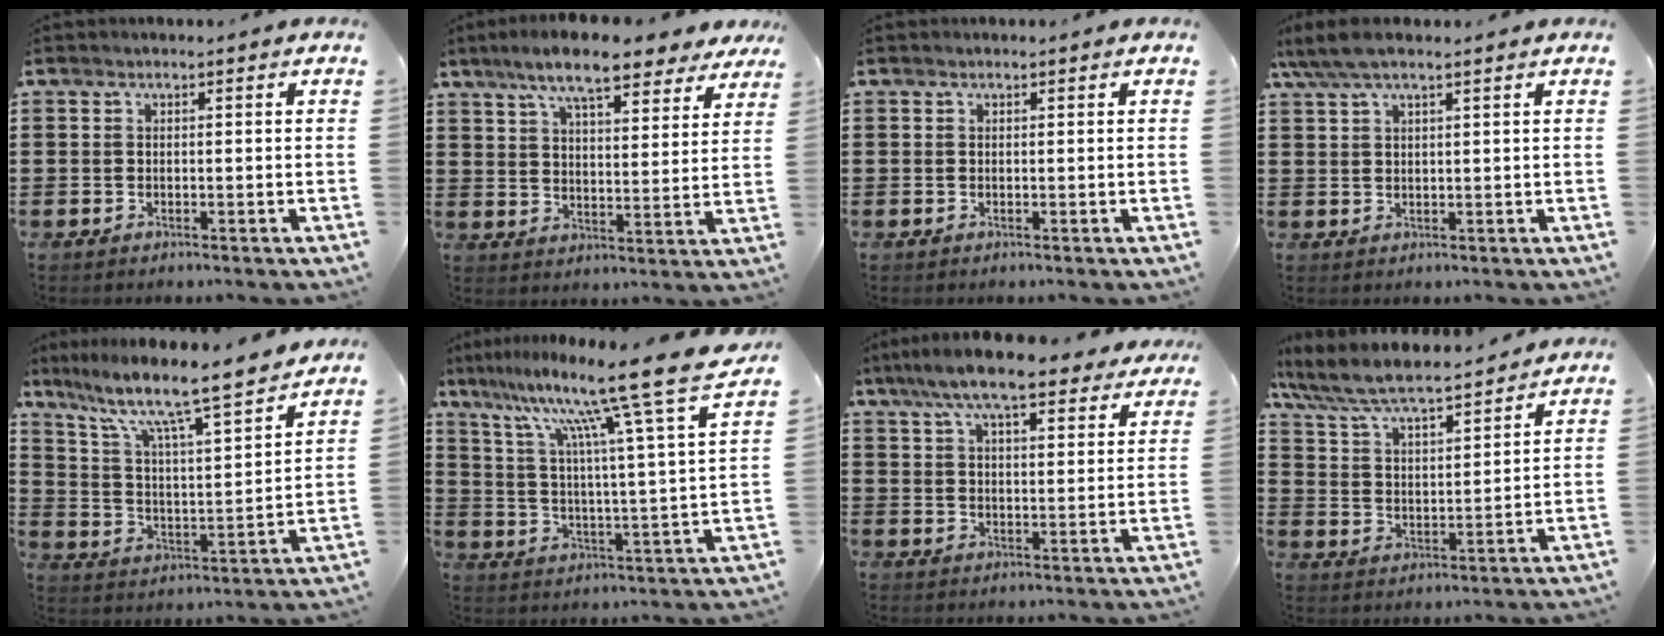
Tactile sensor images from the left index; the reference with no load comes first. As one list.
[{"total": 9.9, "force": [8.0, 1.4, 5.5], "torque": [-0.124, -0.020, 0.141]}, {"total": 0.0}, {"total": 4.3, "force": [3.0, 0.6, 3.0], "torque": [-0.064, 0.004, 0.054]}, {"total": 9.7, "force": [8.0, 0.6, 5.4], "torque": [-0.128, -0.064, 0.128]}, {"total": 12.0, "force": [9.9, -1.0, 6.8], "torque": [-0.146, -0.086, 0.147]}, {"total": 9.2, "force": [7.9, 1.2, 4.6], "torque": [-0.117, -0.024, 0.142]}, {"total": 6.9, "force": [6.3, 0.8, 2.7], "torque": [-0.079, -0.040, 0.106]}]